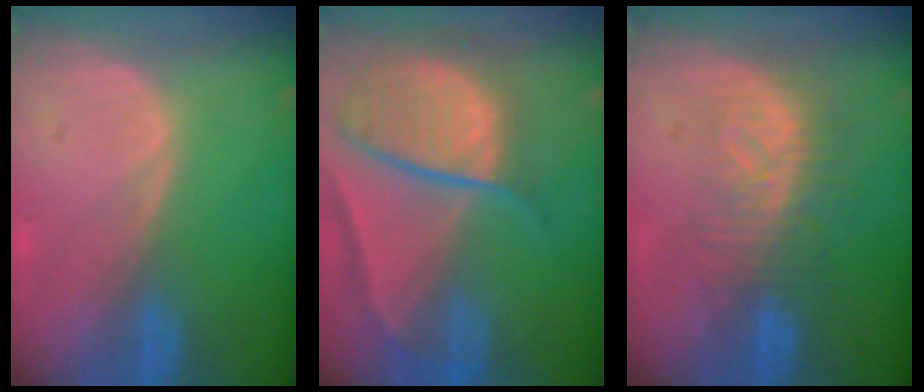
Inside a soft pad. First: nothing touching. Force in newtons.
{"total": 10.8, "press": 9.0, "slide": 5.8}
{"total": 8.2, "press": 7.2, "slide": 3.9}